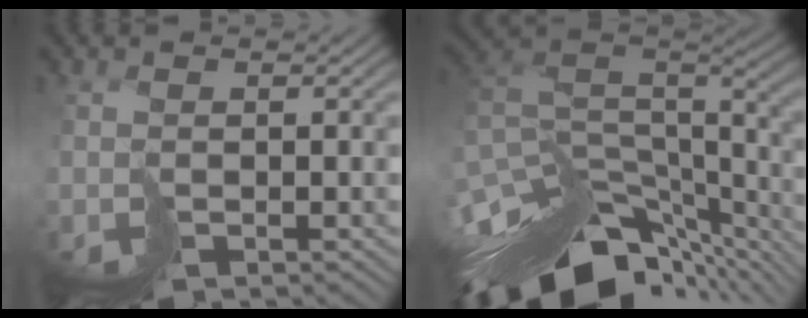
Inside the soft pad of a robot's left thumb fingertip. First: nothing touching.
{"total": 13.6, "force": [-8.0, 6.3, 9.0], "torque": [-0.200, -0.012, -0.125]}